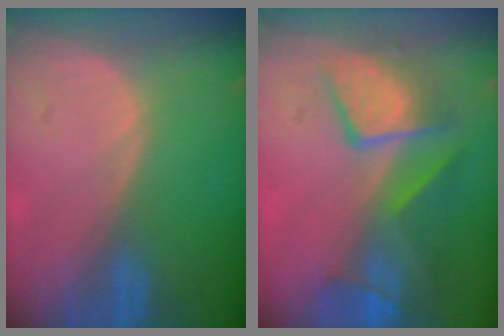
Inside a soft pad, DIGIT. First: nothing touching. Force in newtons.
{"total": 10.1, "press": 8.7, "slide": 5.0}